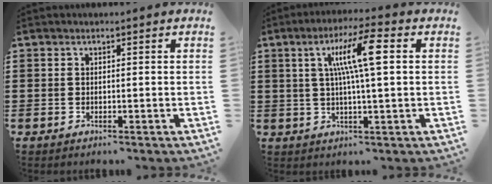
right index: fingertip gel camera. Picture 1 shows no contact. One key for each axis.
{"total": 8.9, "fx": 2.0, "fy": 0.7, "fz": 8.6, "tx": -0.168, "ty": 0.004, "tz": 0.027}